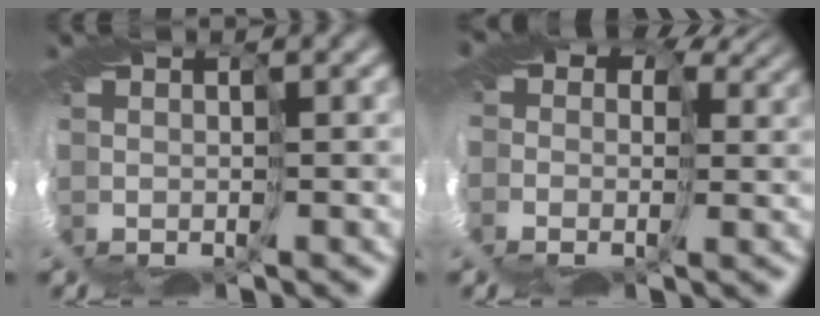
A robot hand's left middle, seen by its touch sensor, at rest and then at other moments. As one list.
[{"total": 13.2, "force": [3.8, 9.7, 8.1], "torque": [-0.151, 0.024, 0.026]}]